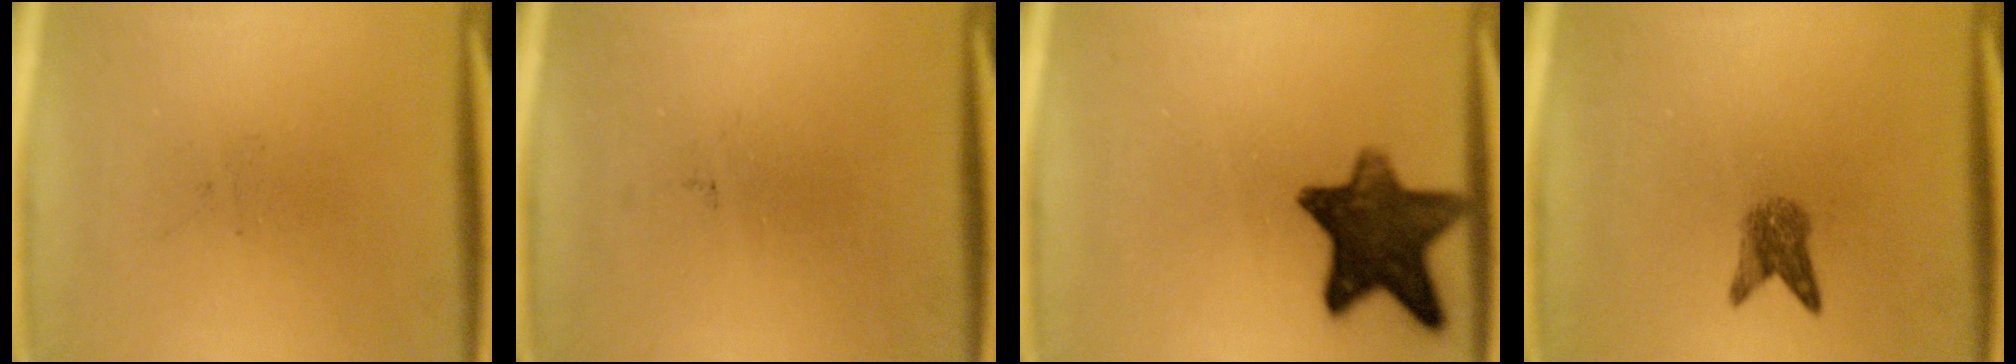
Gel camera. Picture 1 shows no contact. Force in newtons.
{"total": 0.0}
{"total": 11.7}
{"total": 2.9}